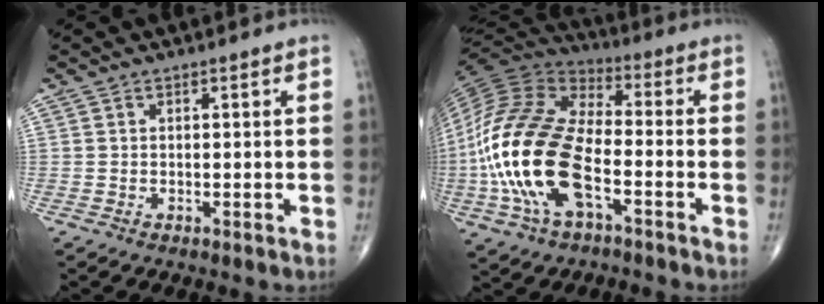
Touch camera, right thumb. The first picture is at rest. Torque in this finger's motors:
{"motor_torque": [1.12, 1.11, 2.59, -0.18, 0.84]}